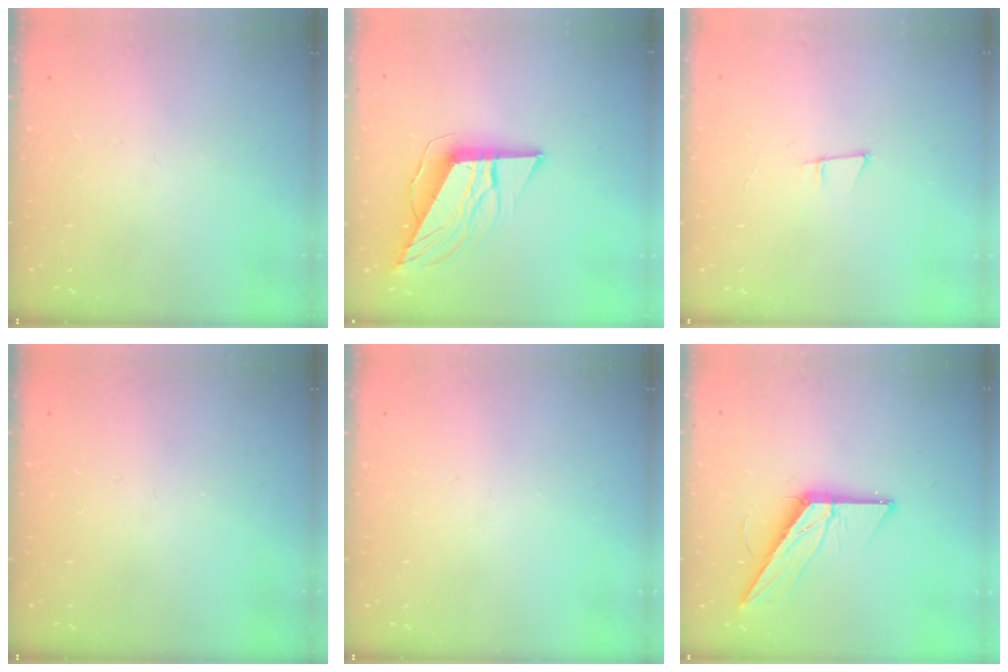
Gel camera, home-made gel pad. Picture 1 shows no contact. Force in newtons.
{"total": 12.4, "press": 12.3, "slide": 1.5}
{"total": 5.7, "press": 4.9, "slide": 2.8}
{"total": 0.0}
{"total": 0.0}
{"total": 13.9, "press": 13.9, "slide": 0.5}